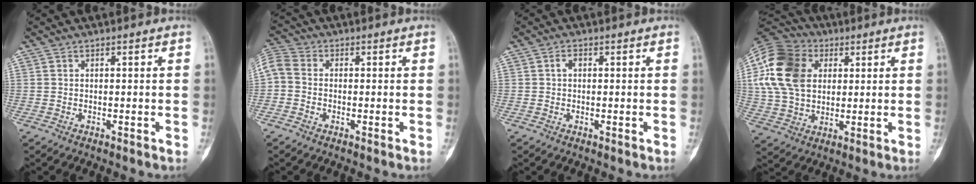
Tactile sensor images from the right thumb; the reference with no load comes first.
{"total": 9.4, "force": [-0.2, 7.8, 5.1], "torque": [-0.141, 0.025, -0.009]}
{"total": 1.3, "force": [0.2, 0.8, 1.0], "torque": [-0.016, 0.006, 0.001]}
{"total": 19.2, "force": [4.4, 14.1, 12.2], "torque": [-0.236, 0.012, 0.080]}